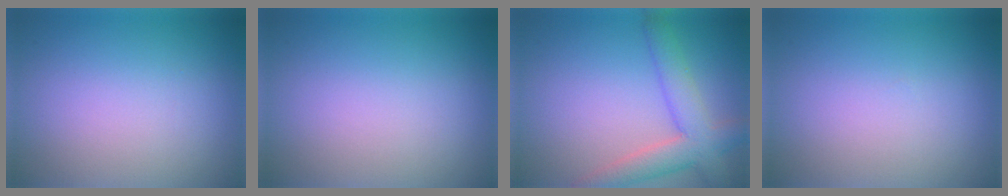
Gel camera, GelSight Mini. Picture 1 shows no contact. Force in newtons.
{"total": 0.0}
{"total": 5.1, "press": 5.1, "slide": 0.2}
{"total": 0.0}